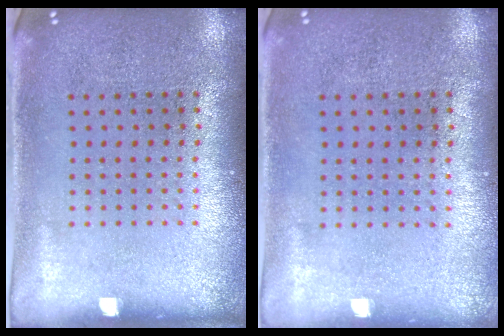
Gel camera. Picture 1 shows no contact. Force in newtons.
{"total": 0.0}